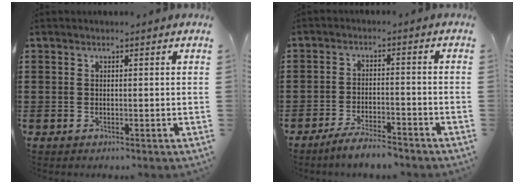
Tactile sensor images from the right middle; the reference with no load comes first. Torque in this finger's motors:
{"motor_torque": [1.65, -0.47, 0.09, 0.08]}